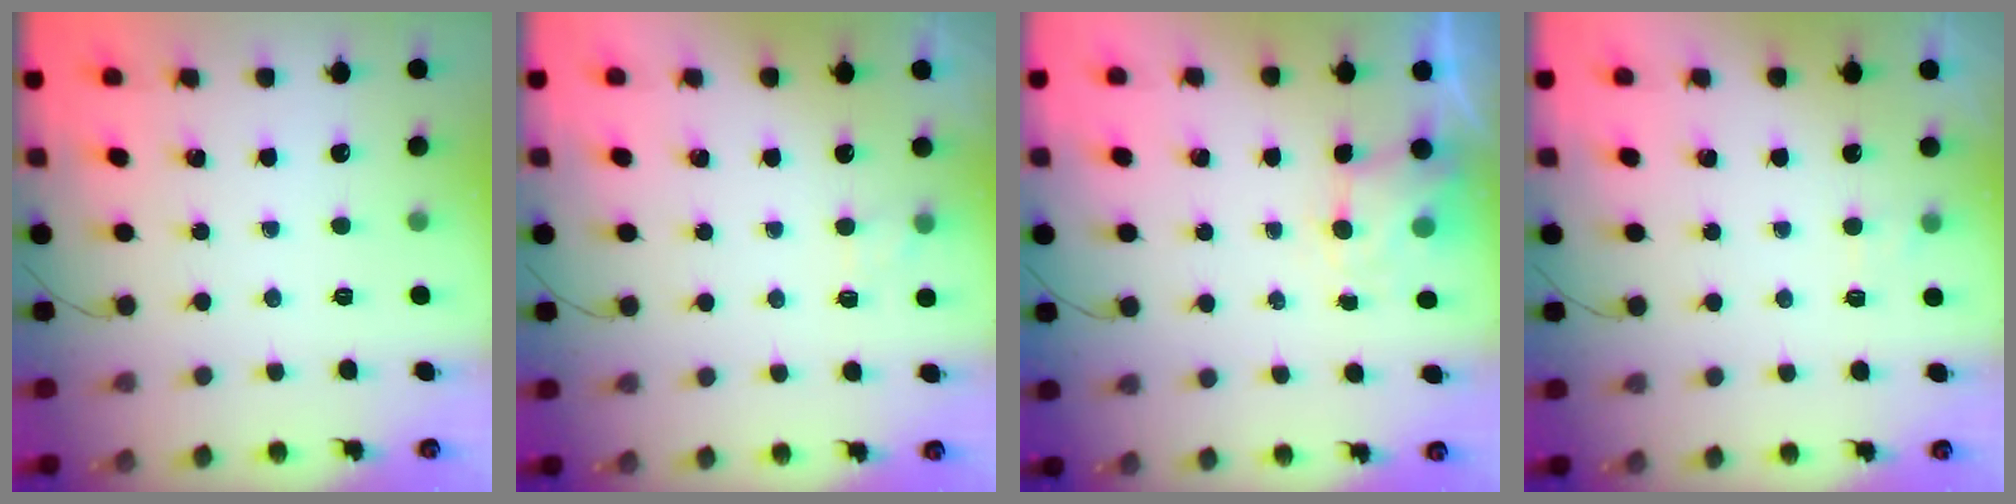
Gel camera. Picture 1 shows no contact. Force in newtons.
{"total": 2.4, "press": 1.9, "slide": 1.4}
{"total": 4.3, "press": 4.2, "slide": 1.0}
{"total": 1.4, "press": 1.0, "slide": 1.0}